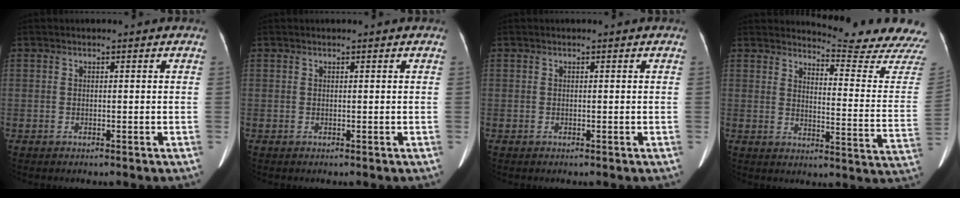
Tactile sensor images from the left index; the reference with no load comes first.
{"total": 0.0}
{"total": 0.0}
{"total": 16.1, "force": [15.9, -2.2, 2.1], "torque": [-0.030, -0.151, 0.174]}